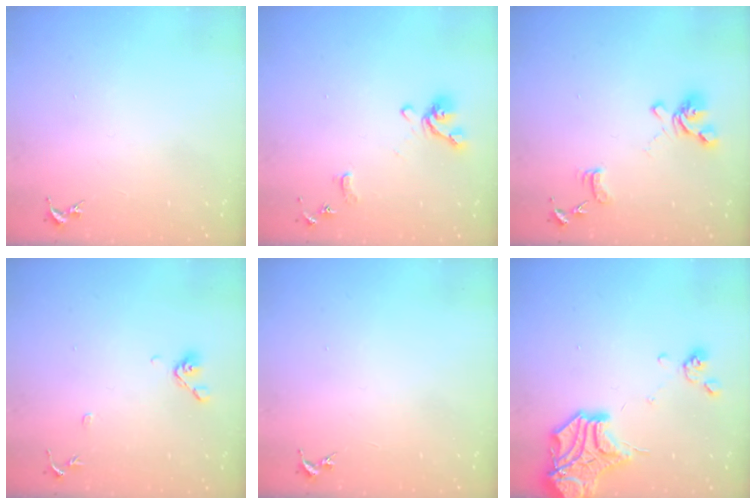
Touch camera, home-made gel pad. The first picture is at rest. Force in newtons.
{"total": 11.5, "press": 11.4, "slide": 1.6}
{"total": 13.1, "press": 13.0, "slide": 1.2}
{"total": 8.9, "press": 8.7, "slide": 1.9}
{"total": 0.0}
{"total": 19.9, "press": 19.8, "slide": 2.6}